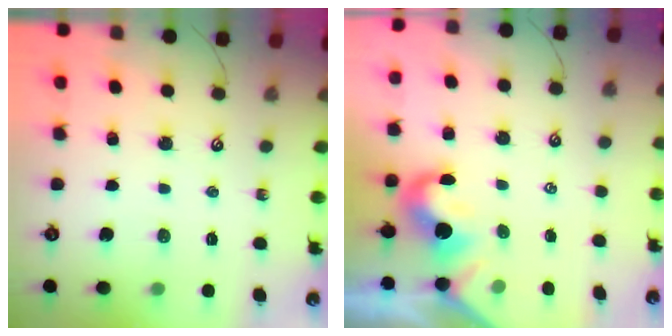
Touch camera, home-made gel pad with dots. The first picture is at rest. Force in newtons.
{"total": 1.5, "press": 1.2, "slide": 0.9}